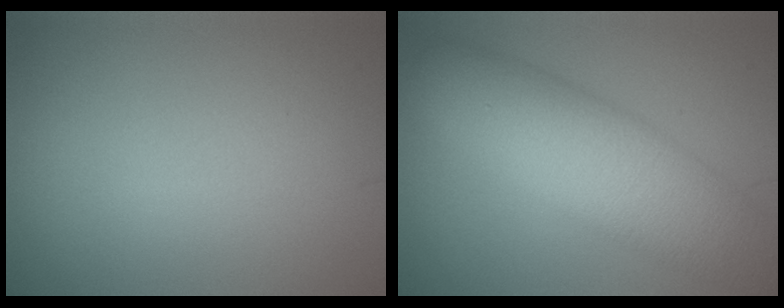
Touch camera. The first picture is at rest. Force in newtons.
{"total": 8.6, "press": 8.6, "slide": 0.5}